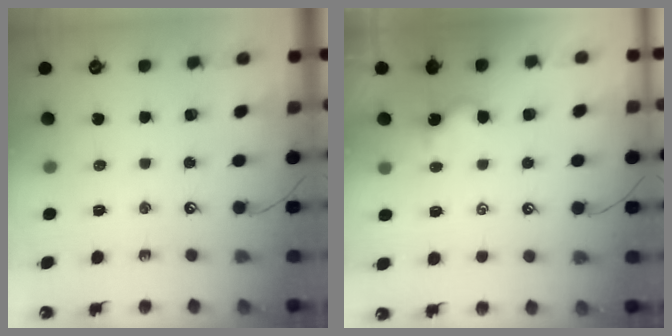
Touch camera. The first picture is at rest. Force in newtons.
{"total": 0.0}